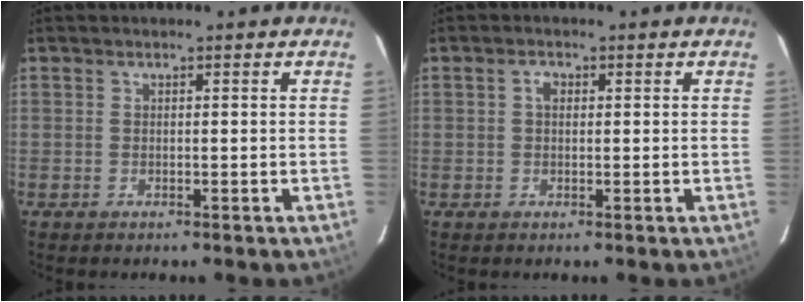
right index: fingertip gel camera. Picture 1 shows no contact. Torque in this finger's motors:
{"motor_torque": [-0.03, 0.03, 0.02, 0.03]}